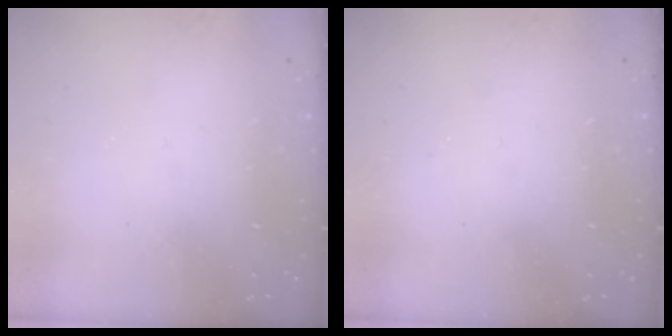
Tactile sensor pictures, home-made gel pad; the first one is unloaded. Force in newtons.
{"total": 3.4, "press": 3.3, "slide": 0.4}